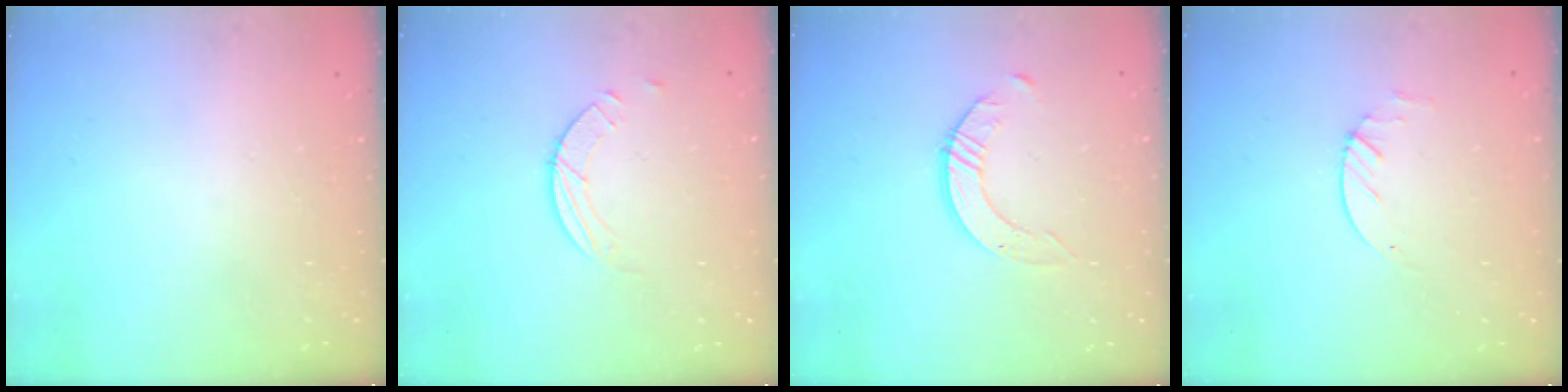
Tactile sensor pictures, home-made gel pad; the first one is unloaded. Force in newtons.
{"total": 2.5, "press": 2.4, "slide": 0.2}
{"total": 2.5, "press": 2.5, "slide": 0.3}
{"total": 1.9, "press": 1.9, "slide": 0.3}